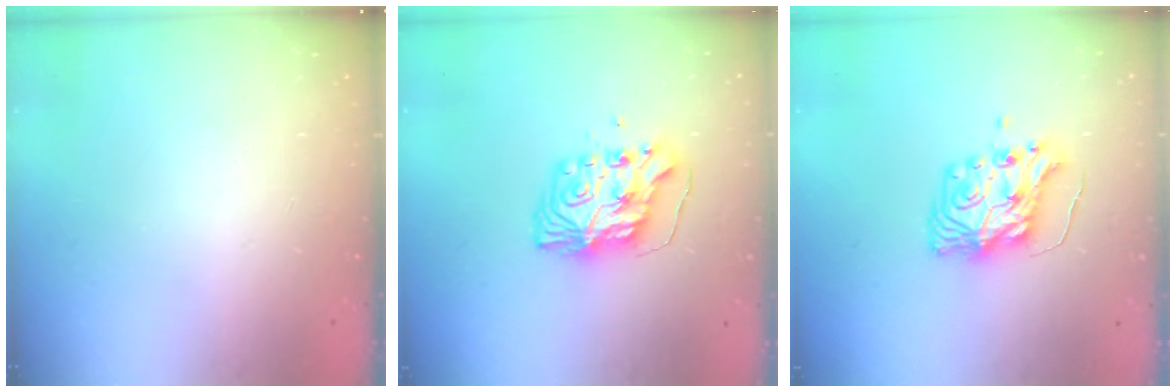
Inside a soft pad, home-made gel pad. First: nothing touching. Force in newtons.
{"total": 10.1, "press": 10.0, "slide": 1.0}
{"total": 8.9, "press": 8.9, "slide": 0.3}